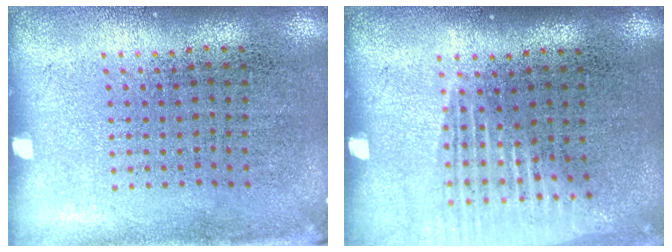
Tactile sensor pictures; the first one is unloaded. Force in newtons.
{"total": 1.2, "press": 1.1, "slide": 0.4}